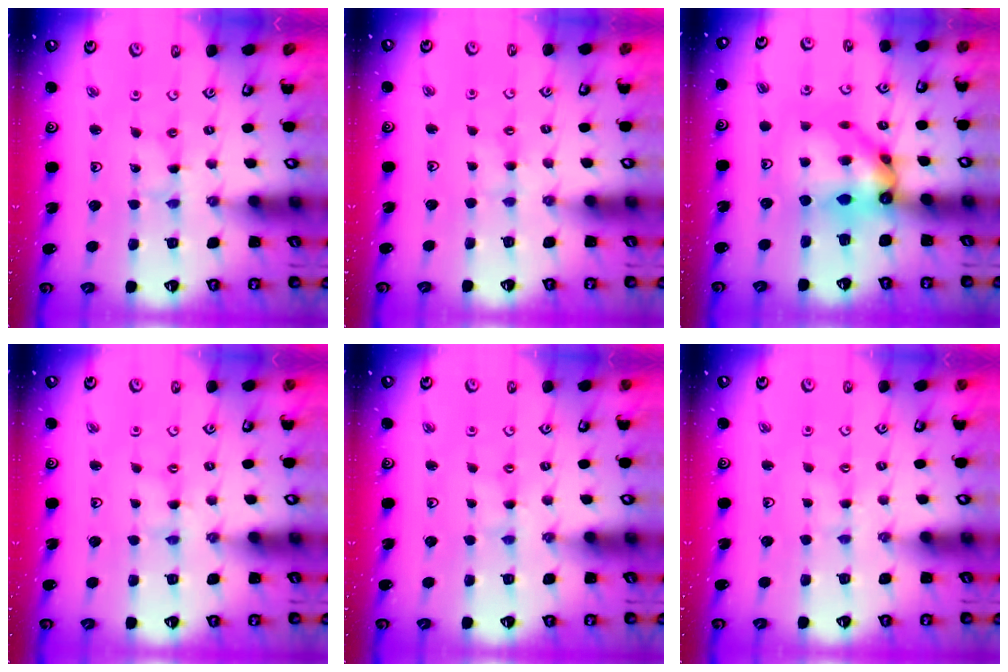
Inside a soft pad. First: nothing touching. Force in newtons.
{"total": 2.1, "press": 2.0, "slide": 0.4}
{"total": 11.2, "press": 11.1, "slide": 1.5}
{"total": 0.0}
{"total": 0.0}
{"total": 1.2, "press": 1.1, "slide": 0.2}